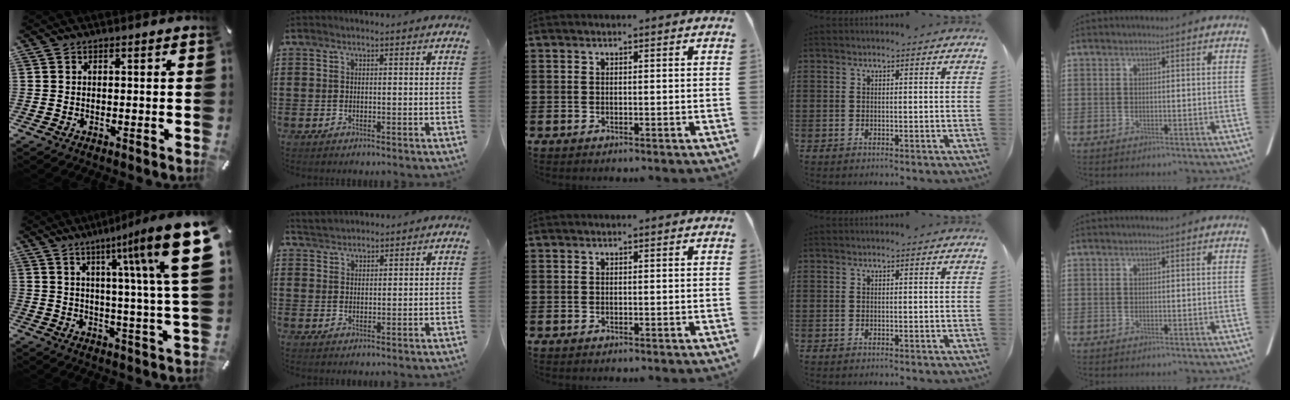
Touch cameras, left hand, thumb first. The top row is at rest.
{"thumb": {"total": 20.5, "force": [7.8, 2.5, 18.8], "torque": [-0.271, -0.044, 0.106]}, "index": {"total": 2.5, "force": [2.4, 0.5, -0.3], "torque": [-0.003, -0.001, 0.048]}}